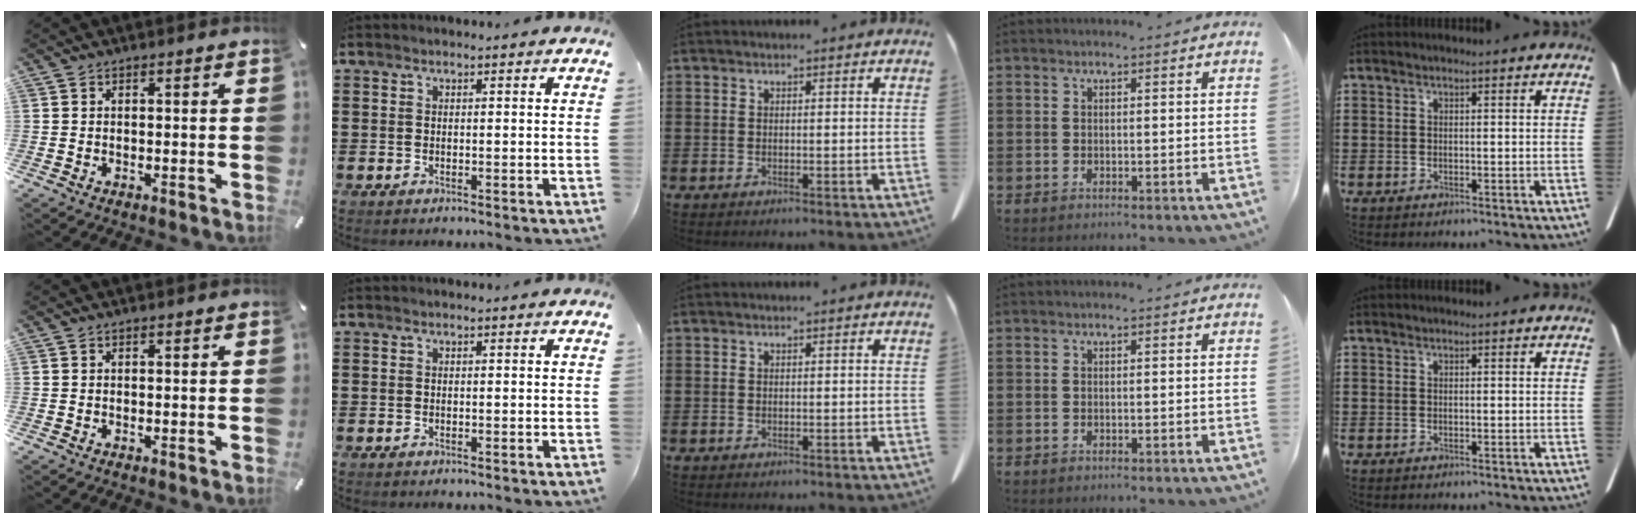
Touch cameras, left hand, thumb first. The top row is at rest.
{}